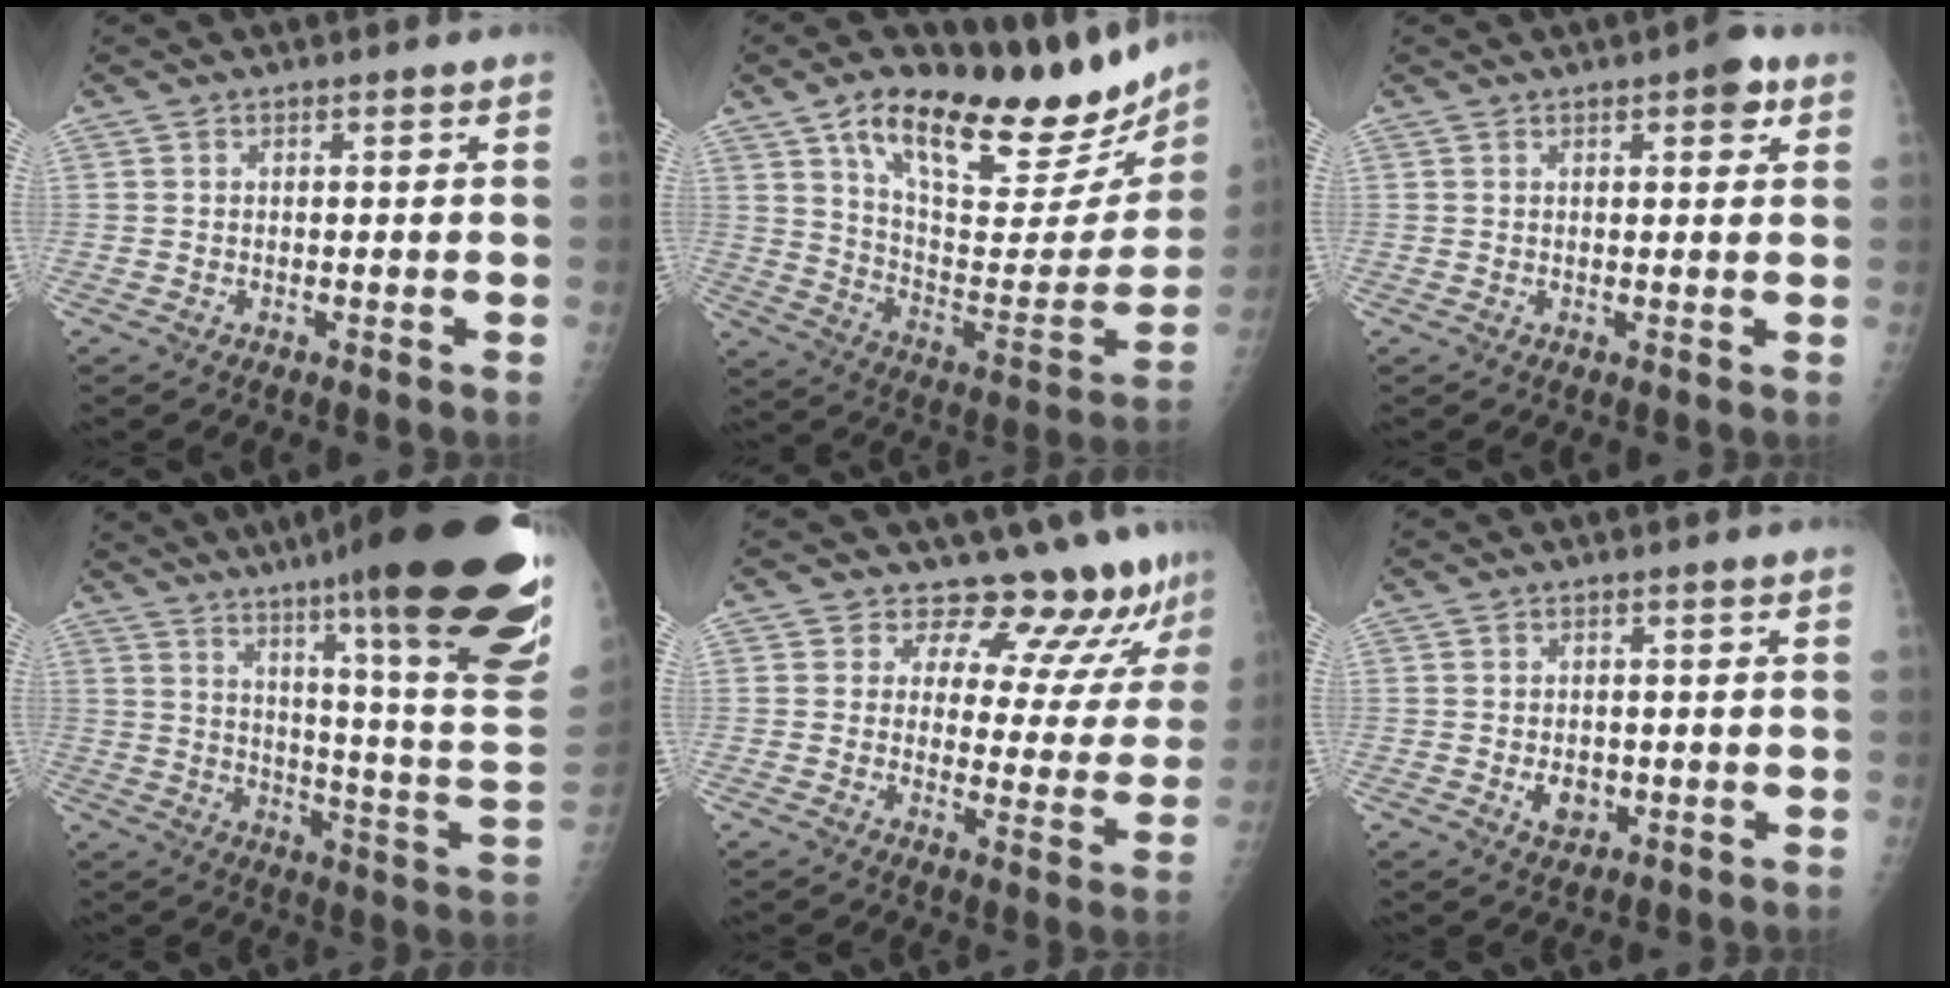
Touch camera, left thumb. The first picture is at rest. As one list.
[{"total": 28.4, "force": [19.5, 9.5, 18.3], "torque": [-0.236, -0.065, 0.303]}, {"total": 3.7, "force": [1.9, 1.4, 2.8], "torque": [-0.025, -0.004, 0.020]}, {"total": 35.0, "force": [21.9, 4.3, 27.0], "torque": [-0.277, -0.084, 0.314]}, {"total": 12.6, "force": [11.7, 3.9, 2.6], "torque": [0.007, -0.088, 0.137]}, {"total": 3.5, "force": [-0.6, 2.7, 2.1], "torque": [-0.019, 0.001, -0.001]}]